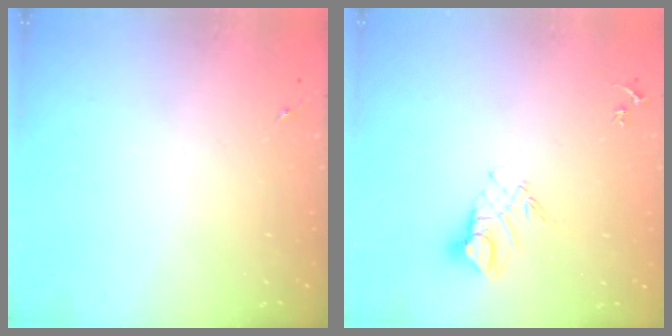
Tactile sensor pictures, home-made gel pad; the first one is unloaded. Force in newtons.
{"total": 7.9, "press": 7.8, "slide": 0.8}